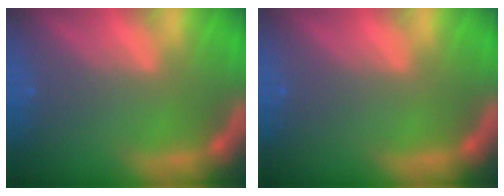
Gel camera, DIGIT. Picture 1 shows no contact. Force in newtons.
{"total": 0.0}